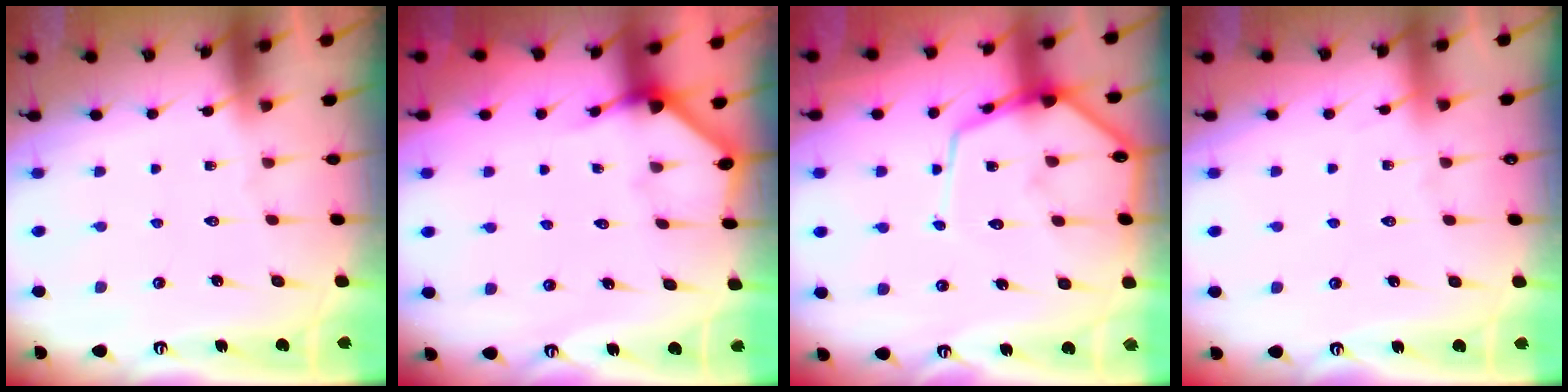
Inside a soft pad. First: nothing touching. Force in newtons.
{"total": 2.3, "press": 2.3, "slide": 0.2}
{"total": 12.6, "press": 12.6, "slide": 1.0}
{"total": 2.6, "press": 2.6, "slide": 0.4}